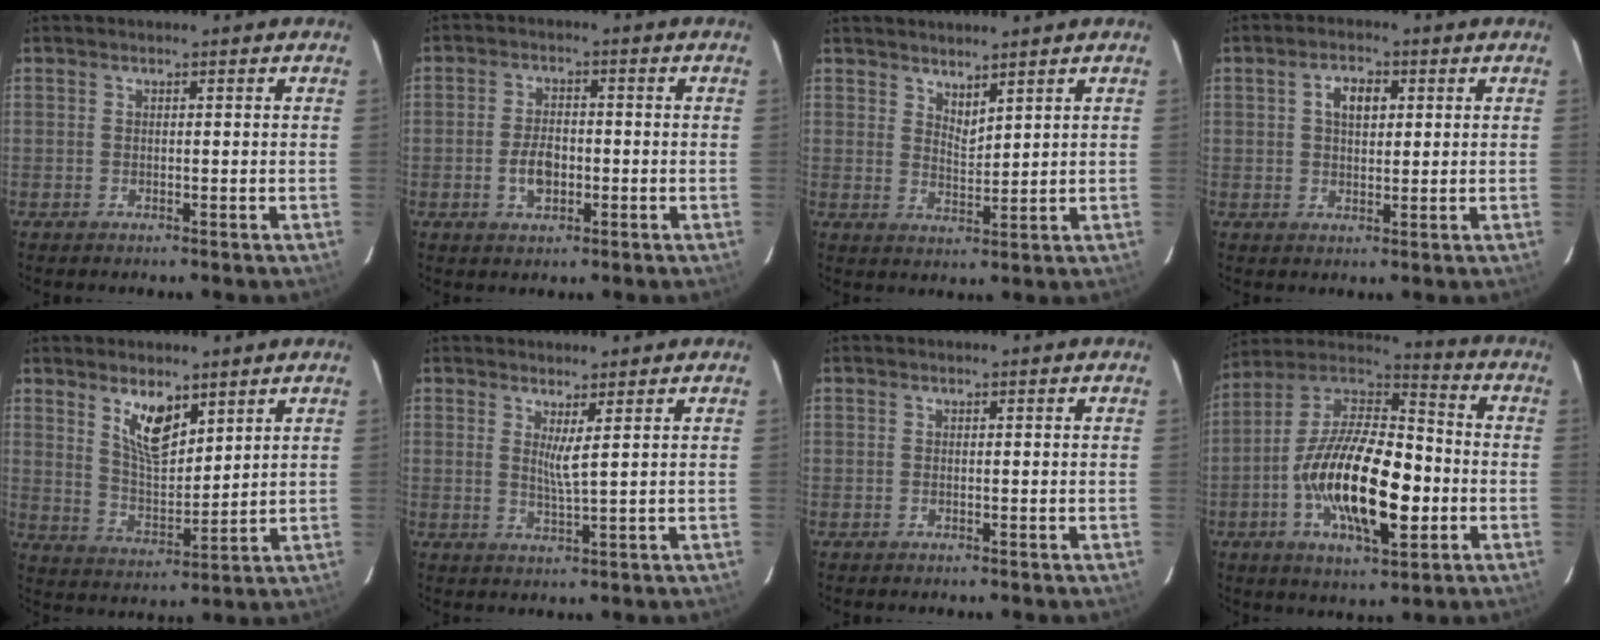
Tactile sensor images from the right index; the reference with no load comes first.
{"total": 5.0, "force": [-1.4, 3.0, 3.8], "torque": [-0.076, 0.003, -0.020]}
{"total": 3.4, "force": [2.9, 0.9, 1.4], "torque": [-0.021, -0.004, 0.051]}
{"total": 4.5, "force": [1.3, 2.6, 3.4], "torque": [-0.056, 0.012, 0.024]}
{"total": 8.6, "force": [5.2, 3.4, 5.9], "torque": [-0.101, -0.001, 0.104]}
{"total": 2.9, "force": [1.4, -0.5, 2.5], "torque": [-0.046, -0.012, 0.021]}
{"total": 0.0}
{"total": 21.4, "force": [-5.1, 8.6, 18.9], "torque": [-0.354, -0.004, -0.093]}